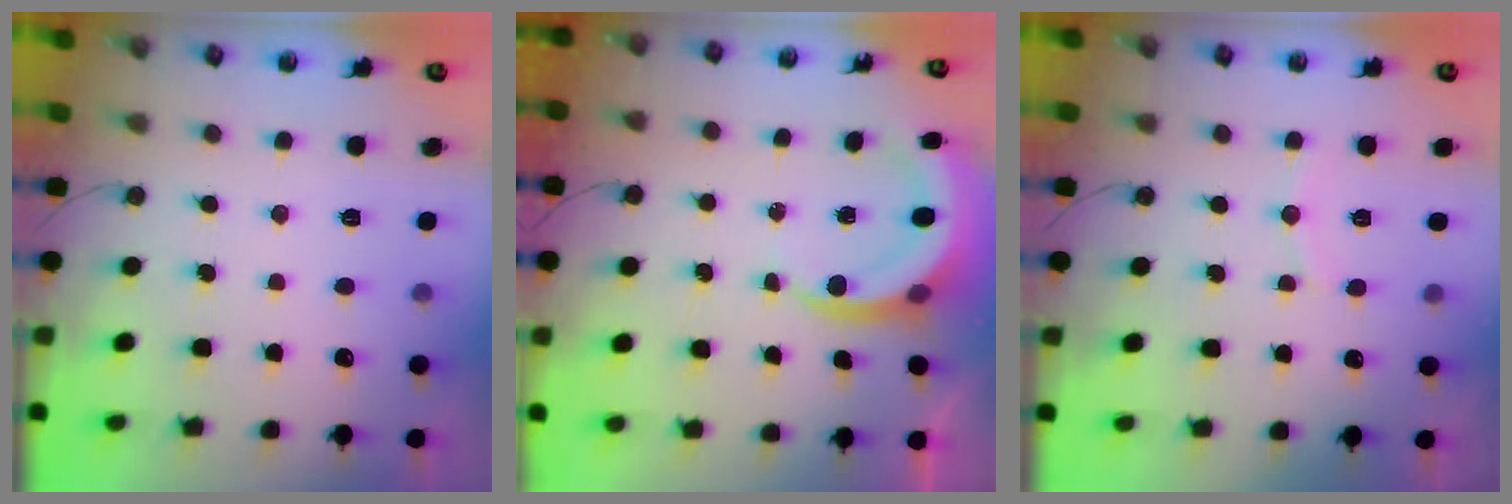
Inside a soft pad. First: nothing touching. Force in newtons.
{"total": 6.3, "press": 6.3, "slide": 0.7}
{"total": 5.2, "press": 5.1, "slide": 0.7}